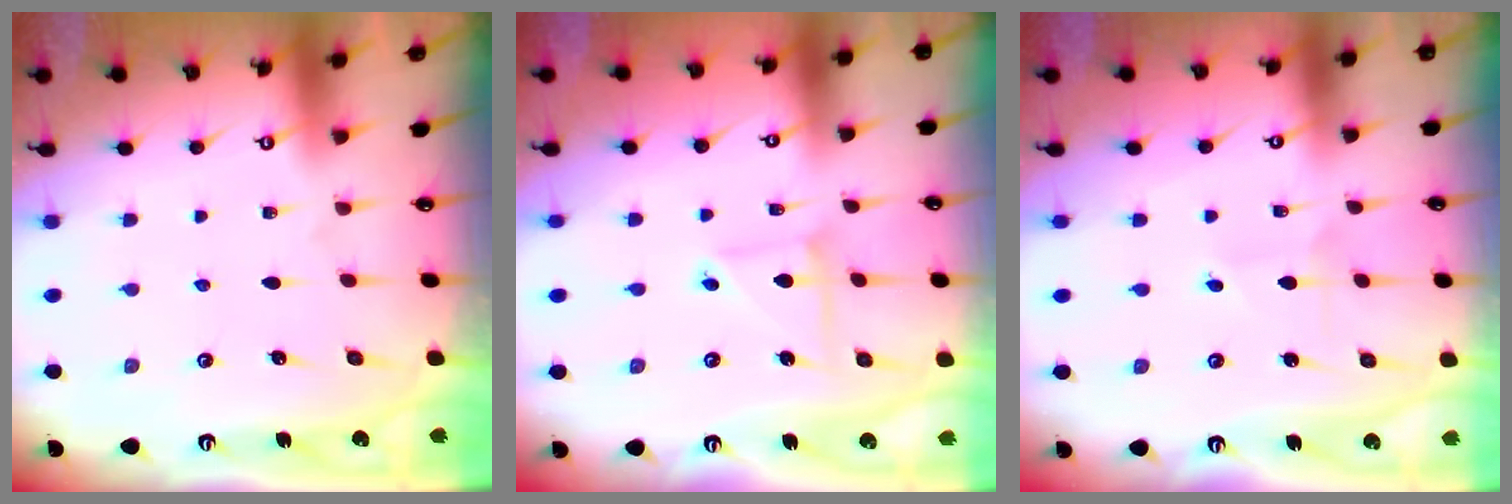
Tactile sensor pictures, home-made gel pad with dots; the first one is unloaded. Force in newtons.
{"total": 4.6, "press": 4.6, "slide": 0.5}
{"total": 1.9, "press": 1.9, "slide": 0.1}